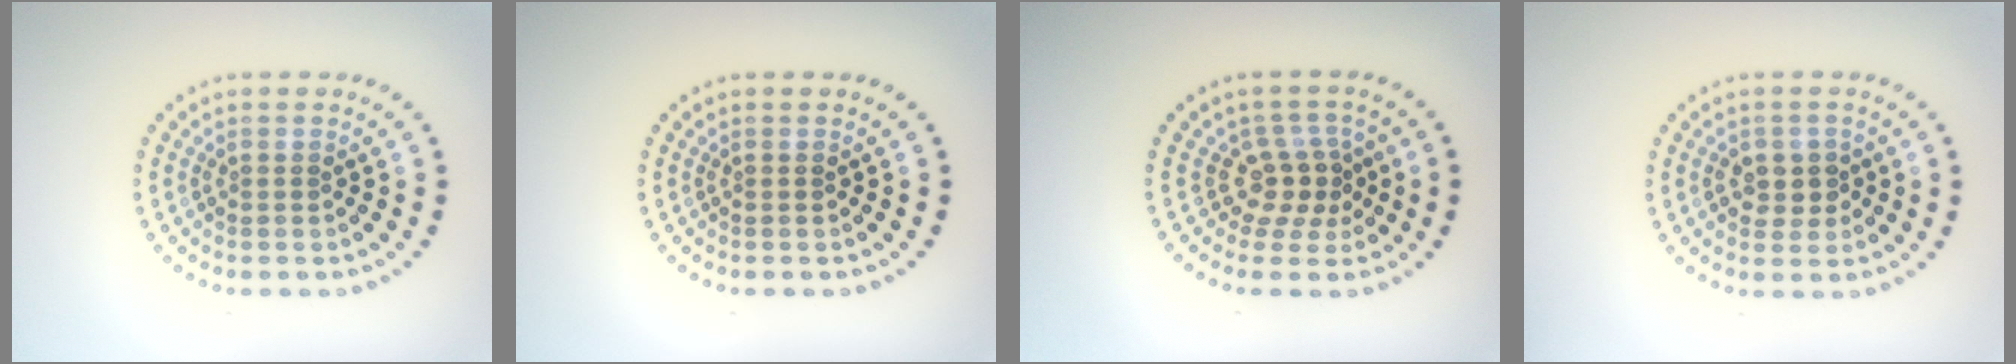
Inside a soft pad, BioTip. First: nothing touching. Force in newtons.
{"total": 0.0}
{"total": 2.9, "press": 2.1, "slide": 2.0}
{"total": 2.5, "press": 2.5, "slide": 0.5}